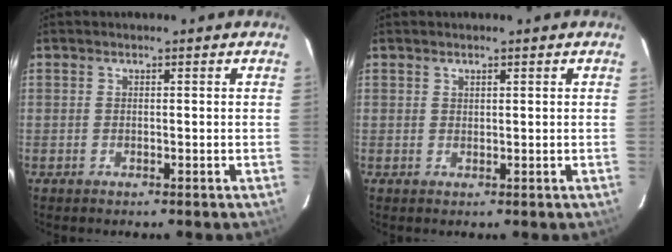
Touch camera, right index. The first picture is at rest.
{"total": 0.7, "force": [0.6, 0.3, 0.3], "torque": [-0.004, 0.002, 0.012]}